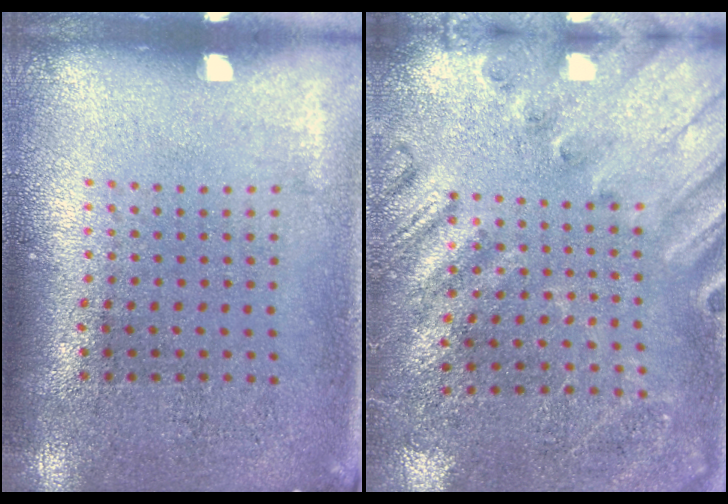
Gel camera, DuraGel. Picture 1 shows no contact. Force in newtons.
{"total": 2.2, "press": 1.8, "slide": 1.2}